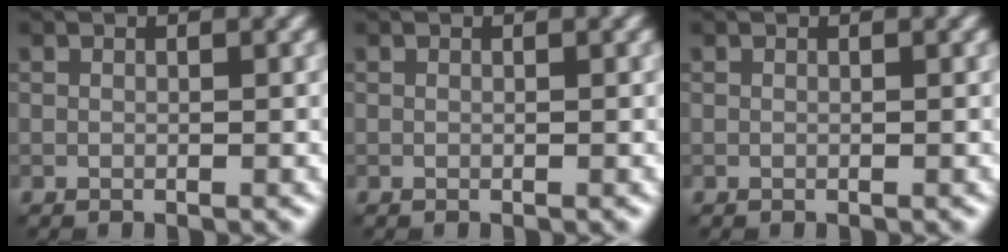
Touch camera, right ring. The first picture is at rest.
{"total": 0.0}
{"total": 0.0}